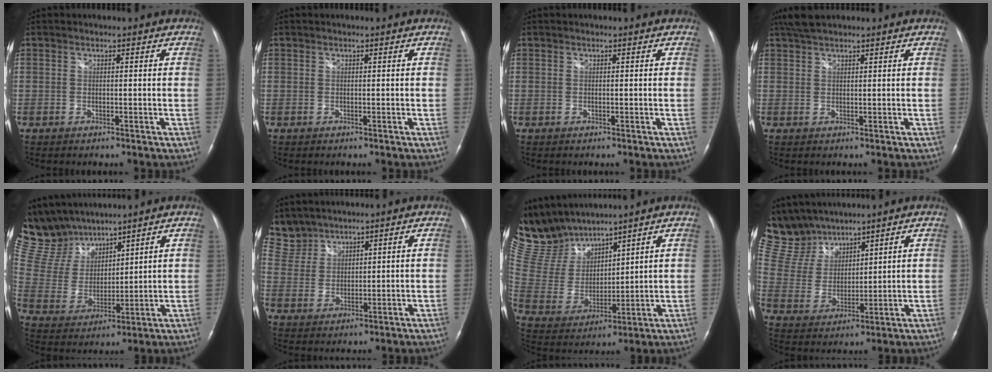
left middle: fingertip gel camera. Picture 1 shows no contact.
{"total": 0.0}
{"total": 0.0}
{"total": 3.6, "force": [3.2, 0.7, 1.7], "torque": [-0.040, 0.019, 0.062]}
{"total": 11.9, "force": [10.9, 3.9, 2.6], "torque": [-0.076, 0.022, 0.226]}
{"total": 6.6, "force": [6.0, 2.6, -0.2], "torque": [-0.003, 0.011, 0.135]}
{"total": 12.0, "force": [11.6, 2.5, 2.1], "torque": [-0.070, 0.012, 0.252]}
{"total": 11.8, "force": [10.6, 4.7, 1.9], "torque": [-0.057, 0.020, 0.224]}